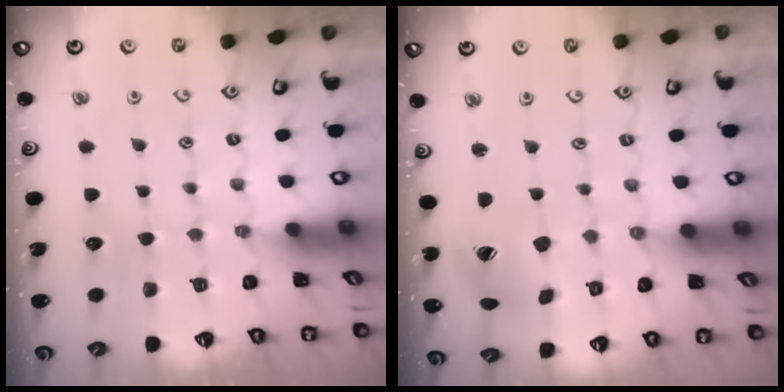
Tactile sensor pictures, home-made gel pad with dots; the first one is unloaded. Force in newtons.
{"total": 7.6, "press": 7.6, "slide": 1.0}